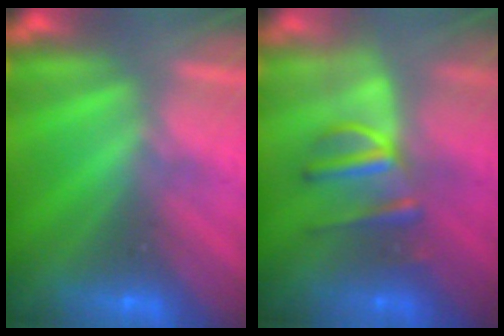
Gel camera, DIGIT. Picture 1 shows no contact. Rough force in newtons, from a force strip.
{"total": 2.9}